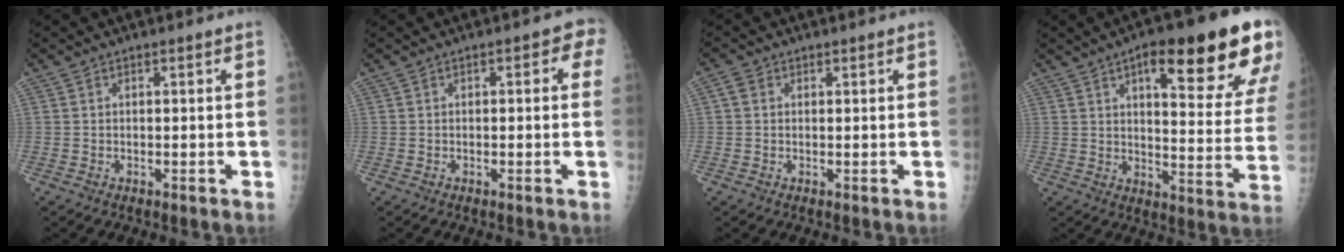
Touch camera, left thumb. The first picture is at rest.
{"total": 3.2, "force": [0.7, 1.6, 2.7], "torque": [-0.007, 0.005, -0.002]}
{"total": 1.8, "force": [0.7, 1.3, 0.9], "torque": [-0.014, 0.002, 0.010]}
{"total": 23.5, "force": [12.4, 6.0, 19.0], "torque": [-0.225, -0.040, 0.167]}